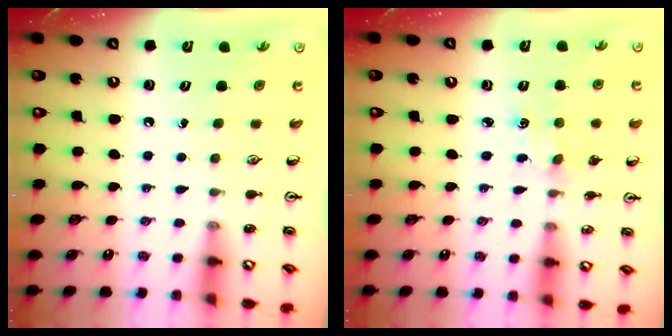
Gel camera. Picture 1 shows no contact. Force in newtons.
{"total": 4.0, "press": 3.9, "slide": 0.5}